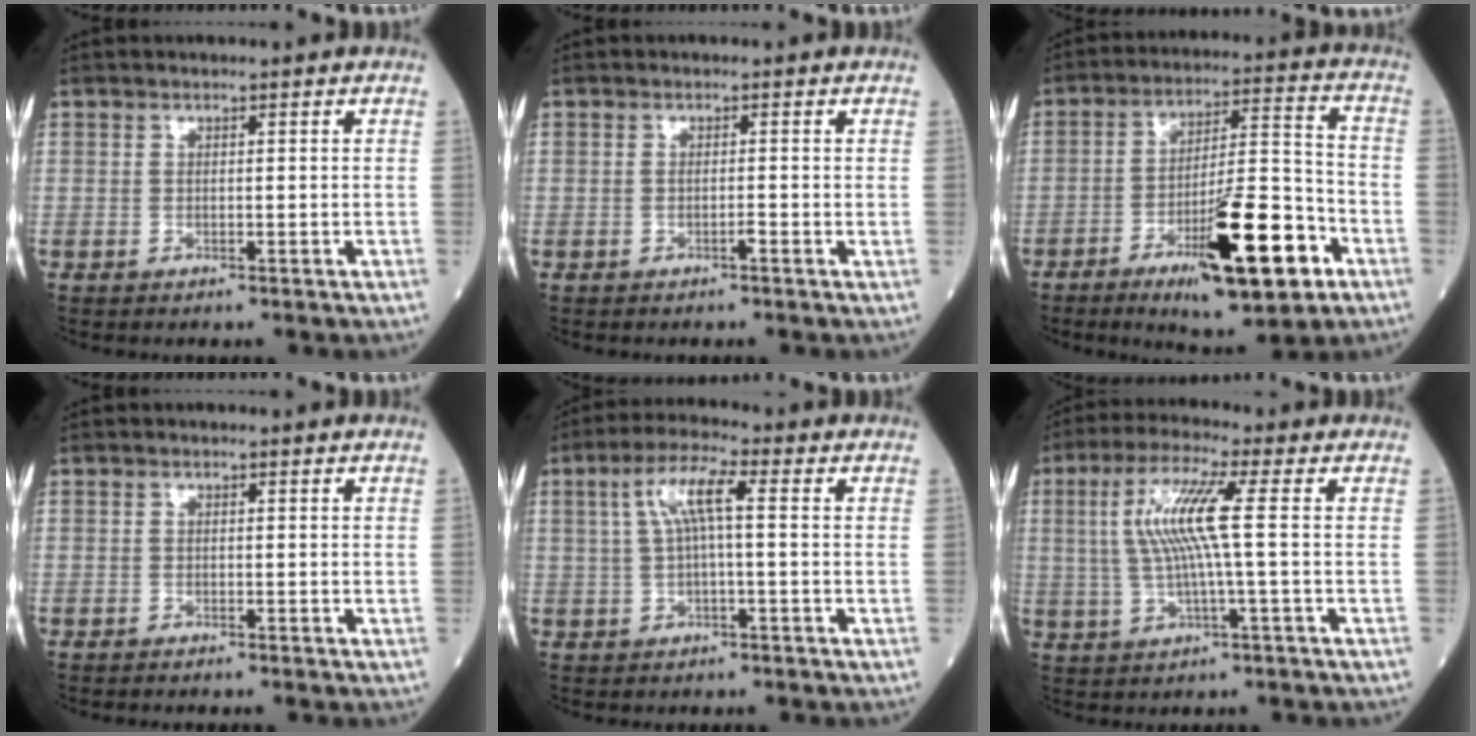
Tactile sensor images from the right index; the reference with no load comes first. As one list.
[{"total": 0.8, "force": [-0.4, 0.1, 0.6], "torque": [-0.014, 0.000, -0.007]}, {"total": 16.9, "force": [-8.0, 2.9, 14.6], "torque": [-0.237, -0.005, -0.120]}, {"total": 0.6, "force": [-0.6, -0.1, 0.2], "torque": [0.002, 0.001, -0.011]}, {"total": 6.1, "force": [1.2, 0.8, 5.9], "torque": [-0.119, 0.024, 0.023]}, {"total": 8.7, "force": [1.2, -0.2, 8.6], "torque": [-0.183, 0.013, 0.023]}]